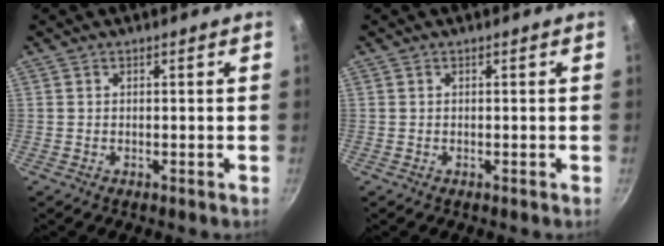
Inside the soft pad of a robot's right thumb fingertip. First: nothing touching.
{"total": 0.0}